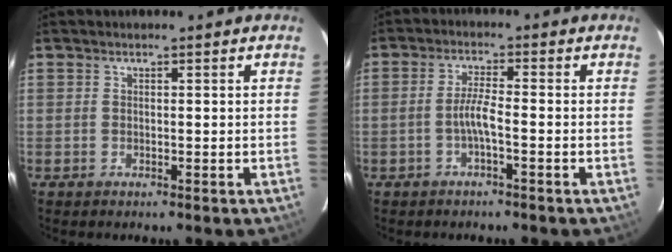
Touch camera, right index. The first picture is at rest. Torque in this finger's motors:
{"motor_torque": [0.65, -0.01, 0.36, 0.10]}